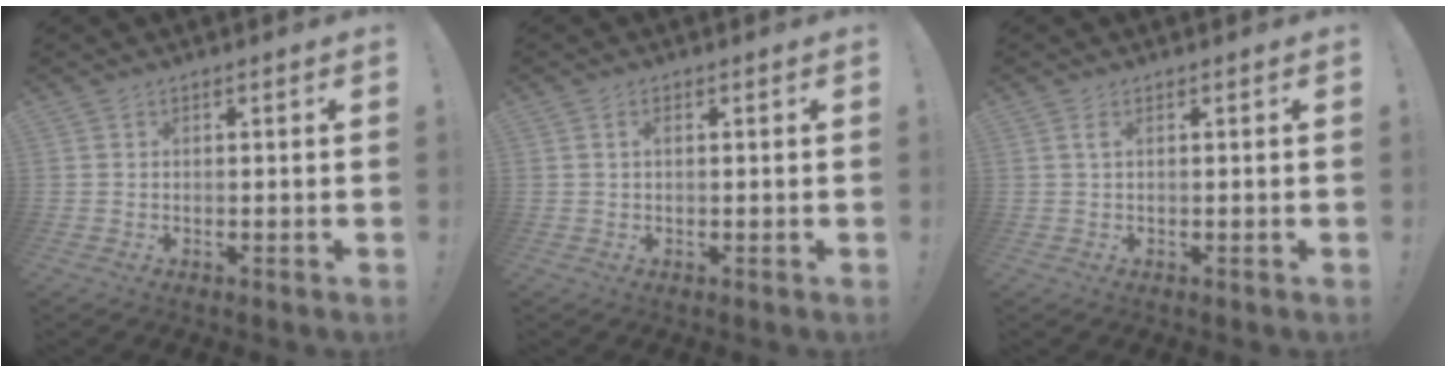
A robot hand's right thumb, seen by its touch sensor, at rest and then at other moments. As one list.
[{"total": 1.4, "force": [0.4, 0.6, 1.2], "torque": [-0.022, 0.003, 0.005]}, {"total": 1.3, "force": [0.3, 0.1, 1.3], "torque": [-0.022, 0.000, 0.003]}]